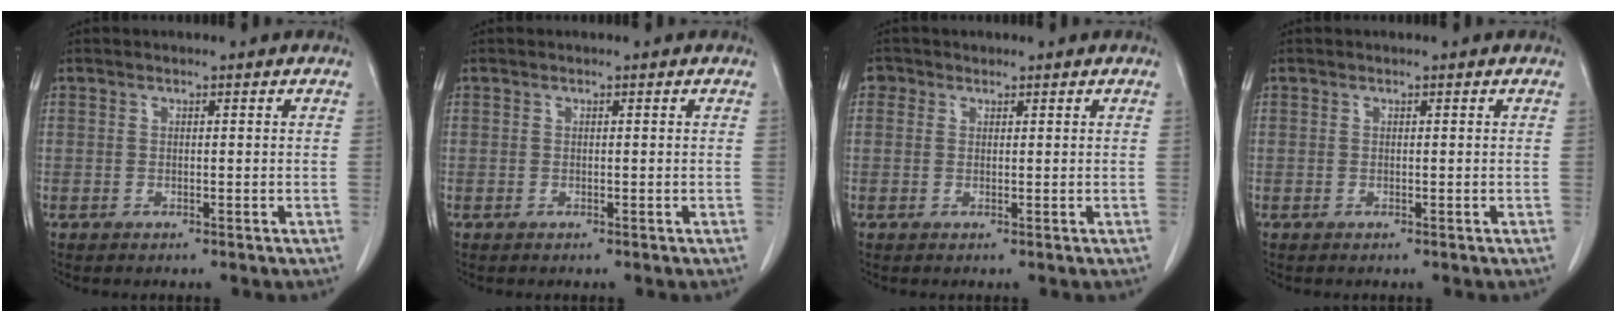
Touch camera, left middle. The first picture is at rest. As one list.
[{"total": 0.0}, {"total": 1.4, "force": [0.7, 1.2, 0.1], "torque": [0.006, 0.005, 0.007]}, {"total": 0.0}]